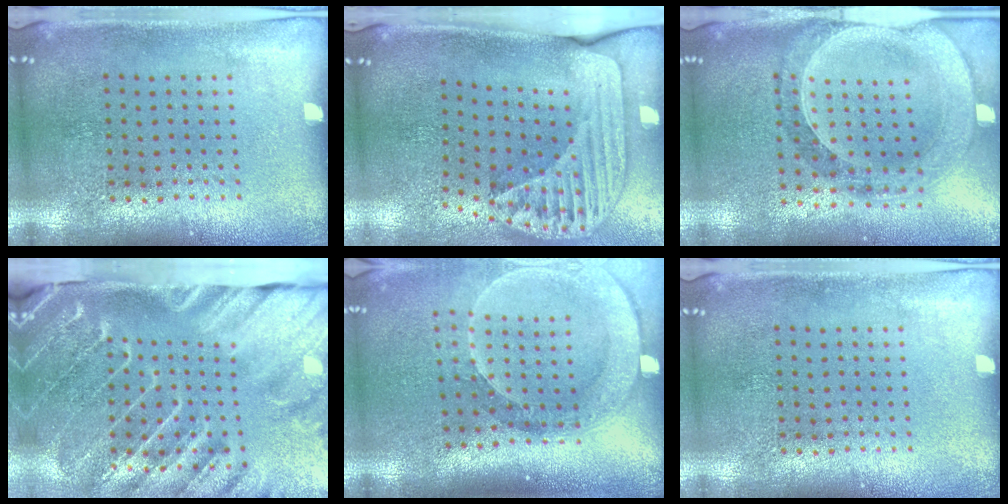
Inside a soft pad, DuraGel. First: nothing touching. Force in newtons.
{"total": 2.5, "press": 1.8, "slide": 1.8}
{"total": 1.5, "press": 1.4, "slide": 0.4}
{"total": 4.4, "press": 3.4, "slide": 2.8}
{"total": 2.5, "press": 1.9, "slide": 1.6}
{"total": 0.0}